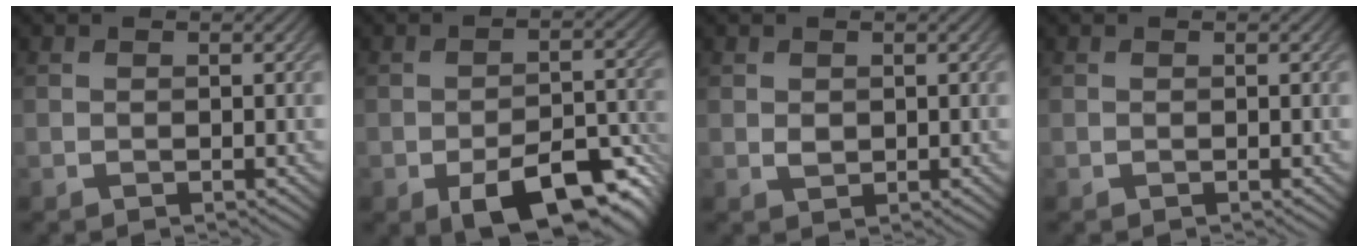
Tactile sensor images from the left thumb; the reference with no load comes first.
{"total": 9.5, "force": [-5.0, 4.0, 7.0], "torque": [-0.107, -0.013, -0.070]}
{"total": 1.1, "force": [0.4, 0.8, 0.6], "torque": [-0.014, -0.003, 0.011]}
{"total": 0.0}